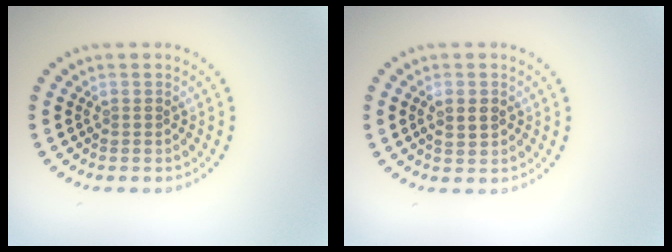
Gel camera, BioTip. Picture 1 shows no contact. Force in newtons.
{"total": 1.6, "press": 1.6, "slide": 0.1}